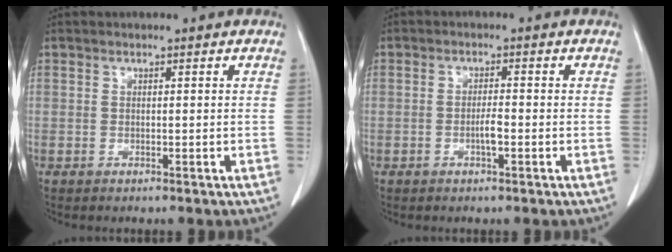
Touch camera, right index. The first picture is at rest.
{"total": 2.1, "force": [-0.7, 0.3, 1.9], "torque": [-0.035, 0.001, -0.010]}